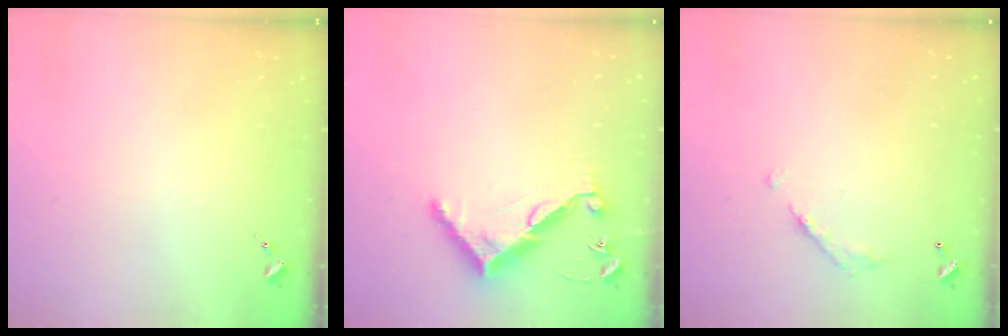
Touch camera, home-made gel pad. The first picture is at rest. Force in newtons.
{"total": 10.2, "press": 10.2, "slide": 0.4}
{"total": 7.9, "press": 7.9, "slide": 0.3}